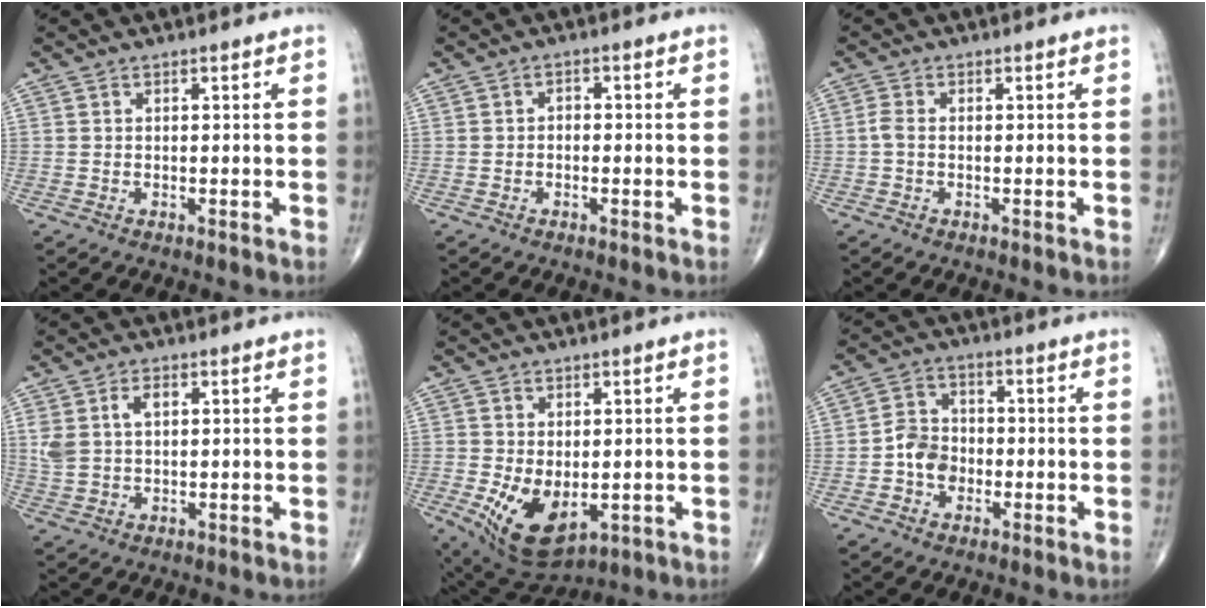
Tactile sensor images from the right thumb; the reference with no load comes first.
{"total": 1.4, "force": [-0.3, 1.1, 0.8], "torque": [-0.006, 0.007, -0.010]}
{"total": 1.7, "force": [-0.3, 0.9, 1.4], "torque": [-0.033, 0.000, -0.011]}
{"total": 5.6, "force": [1.7, 3.3, 4.1], "torque": [-0.088, 0.007, 0.039]}
{"total": 11.1, "force": [-2.3, 6.5, 8.7], "torque": [-0.141, -0.016, -0.017]}
{"total": 6.1, "force": [-1.6, 5.0, 3.2], "torque": [-0.038, 0.022, -0.038]}